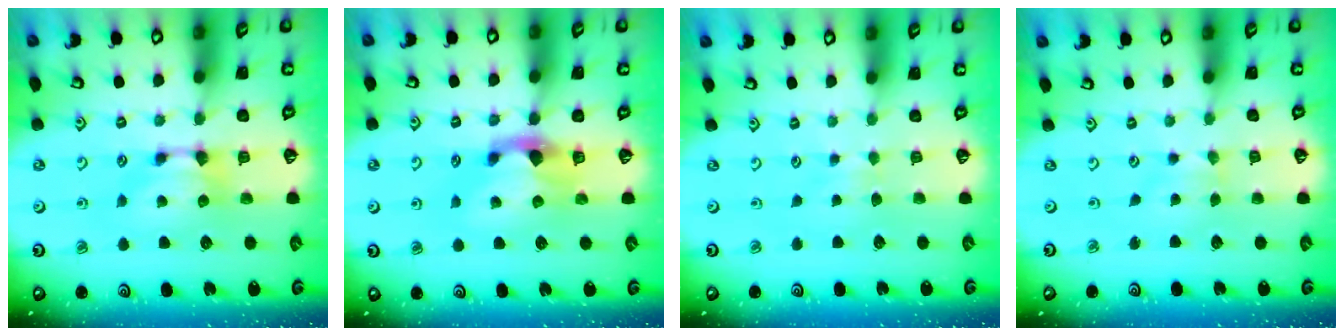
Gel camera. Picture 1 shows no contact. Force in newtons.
{"total": 2.2, "press": 1.9, "slide": 1.2}
{"total": 3.1, "press": 3.1, "slide": 0.3}
{"total": 1.0, "press": 0.9, "slide": 0.3}